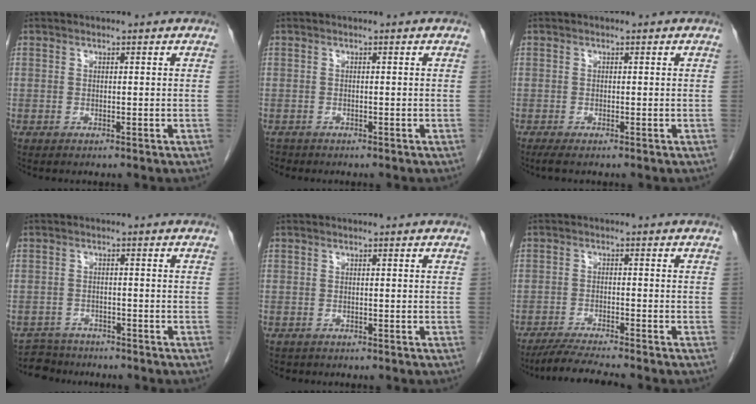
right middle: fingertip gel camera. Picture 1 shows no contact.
{"total": 0.8, "force": [-0.7, 0.3, -0.1], "torque": [-0.007, -0.002, -0.014]}
{"total": 1.1, "force": [-0.9, 0.0, 0.7], "torque": [-0.017, -0.006, -0.016]}
{"total": 3.8, "force": [-3.4, 1.3, -0.9], "torque": [0.015, -0.004, -0.059]}
{"total": 0.9, "force": [-0.7, 0.5, 0.0], "torque": [-0.013, 0.000, -0.010]}
{"total": 5.9, "force": [-5.3, -0.8, 2.4], "torque": [-0.042, -0.022, -0.094]}